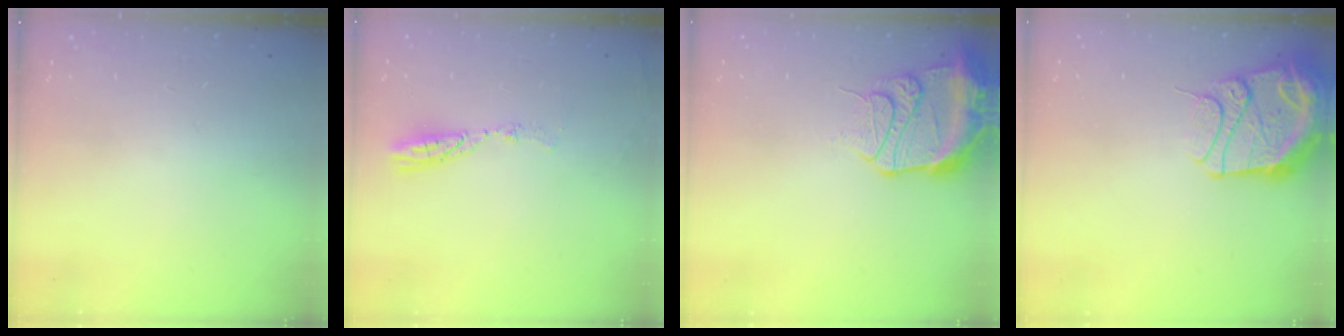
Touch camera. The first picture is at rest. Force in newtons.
{"total": 5.9, "press": 5.8, "slide": 0.7}
{"total": 14.0, "press": 13.9, "slide": 1.7}
{"total": 14.8, "press": 14.7, "slide": 1.7}